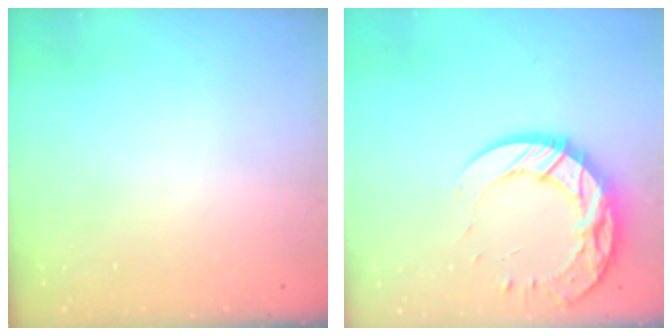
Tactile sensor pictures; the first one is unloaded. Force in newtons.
{"total": 16.1, "press": 16.0, "slide": 1.2}